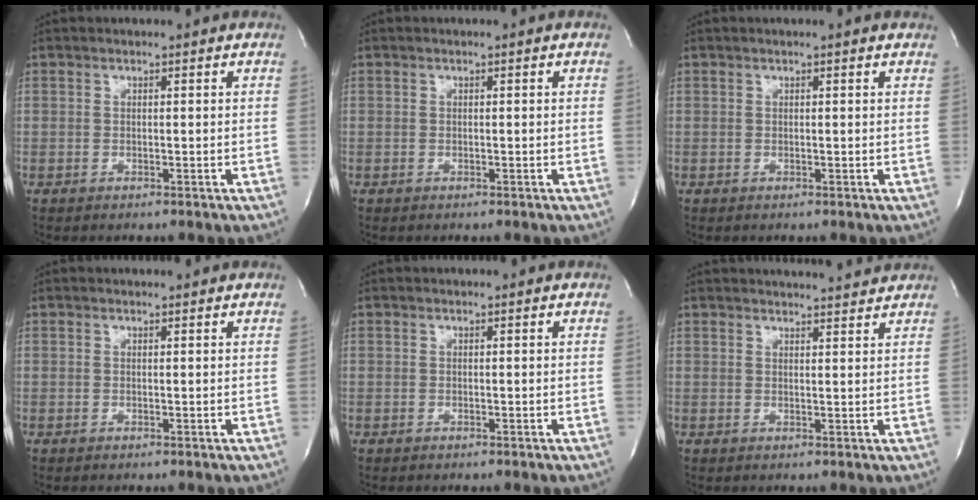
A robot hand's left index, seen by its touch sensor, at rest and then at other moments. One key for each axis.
{"total": 0.0}
{"total": 1.8, "fx": 1.7, "fy": 0.1, "fz": 0.6, "tx": -0.014, "ty": 0.006, "tz": 0.013}
{"total": 1.8, "fx": 1.8, "fy": 0.4, "fz": 0.2, "tx": -0.011, "ty": 0.010, "tz": 0.018}
{"total": 0.0}
{"total": 9.1, "fx": 8.9, "fy": 0.6, "fz": 1.7, "tx": -0.020, "ty": 0.007, "tz": 0.101}